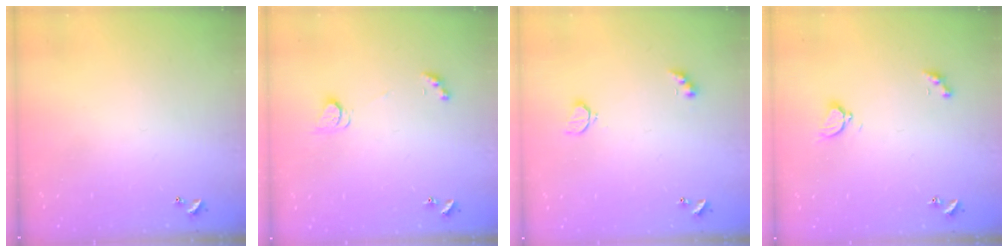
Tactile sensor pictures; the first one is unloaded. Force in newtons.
{"total": 2.5, "press": 2.4, "slide": 0.3}
{"total": 3.3, "press": 3.3, "slide": 0.6}
{"total": 3.0, "press": 3.0, "slide": 0.5}